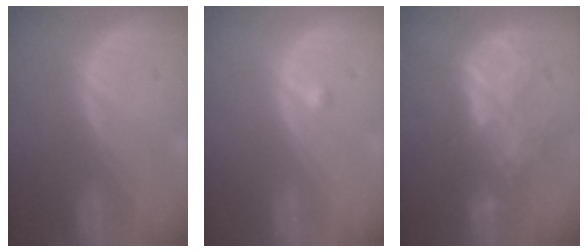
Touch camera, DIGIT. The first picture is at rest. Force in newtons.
{"total": 0.8, "press": 0.6, "slide": 0.4}
{"total": 8.6, "press": 7.7, "slide": 3.8}